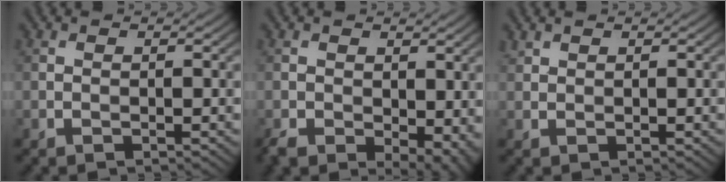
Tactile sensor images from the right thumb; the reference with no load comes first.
{"total": 7.1, "force": [-2.2, 4.5, 5.0], "torque": [-0.097, -0.031, -0.023]}
{"total": 0.8, "force": [0.8, 0.2, 0.2], "torque": [-0.010, 0.004, 0.022]}